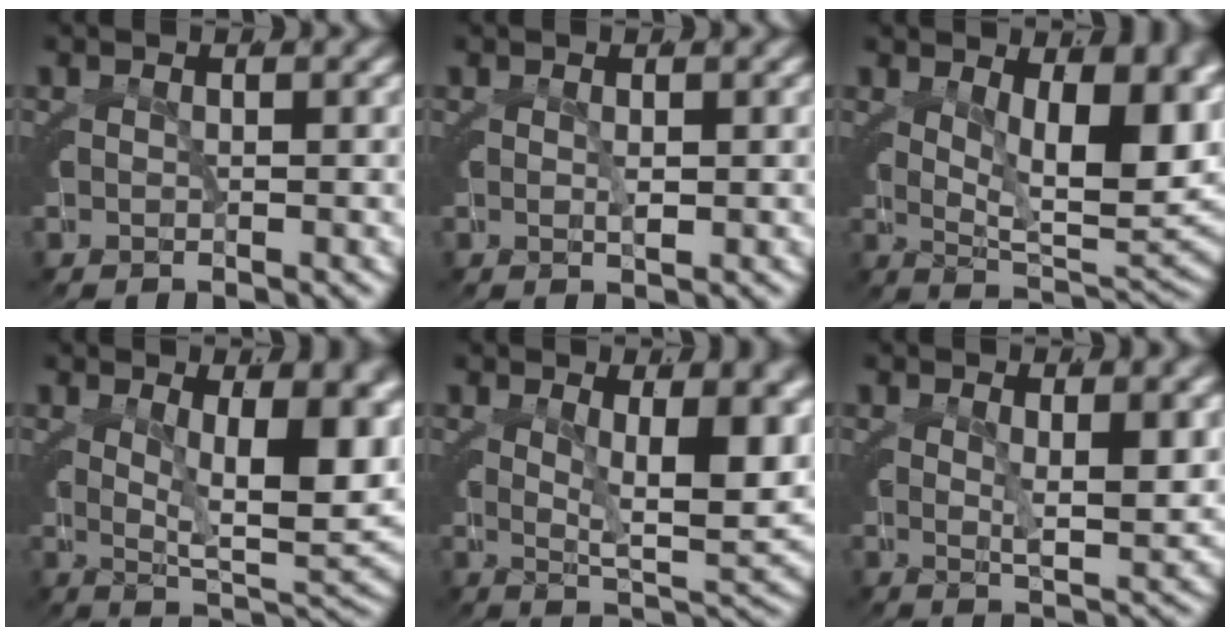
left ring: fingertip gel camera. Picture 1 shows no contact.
{"total": 0.8, "force": [0.1, 0.0, 0.8], "torque": [-0.018, -0.012, 0.006]}
{"total": 10.7, "force": [2.6, 4.1, 9.5], "torque": [-0.107, -0.006, 0.042]}
{"total": 9.3, "force": [2.1, 2.9, 8.5], "torque": [-0.098, -0.009, 0.035]}
{"total": 7.4, "force": [2.2, 1.8, 6.8], "torque": [-0.084, -0.014, 0.038]}
{"total": 2.9, "force": [1.3, -0.3, 2.6], "torque": [-0.036, -0.018, 0.029]}